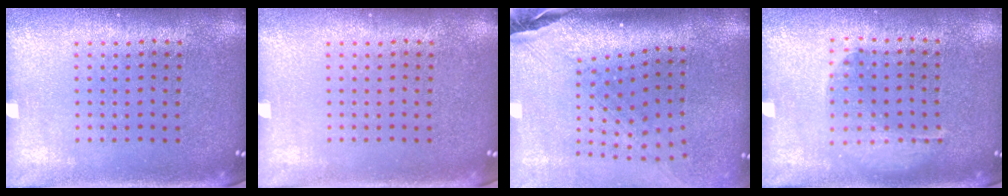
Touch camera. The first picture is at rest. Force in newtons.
{"total": 0.0}
{"total": 2.4, "press": 1.8, "slide": 1.6}
{"total": 1.1, "press": 1.1, "slide": 0.2}